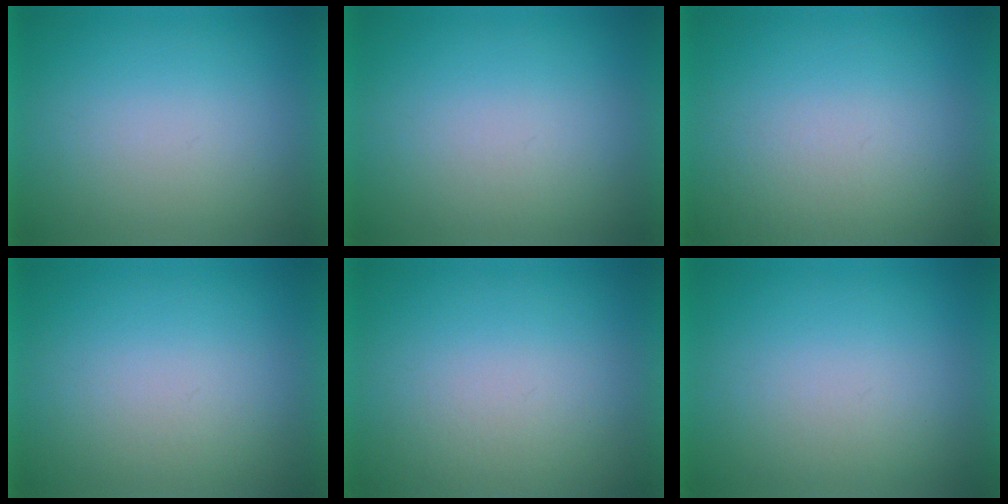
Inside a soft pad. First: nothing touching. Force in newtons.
{"total": 1.1}
{"total": 1.8}
{"total": 1.2}
{"total": 2.0}
{"total": 1.1}